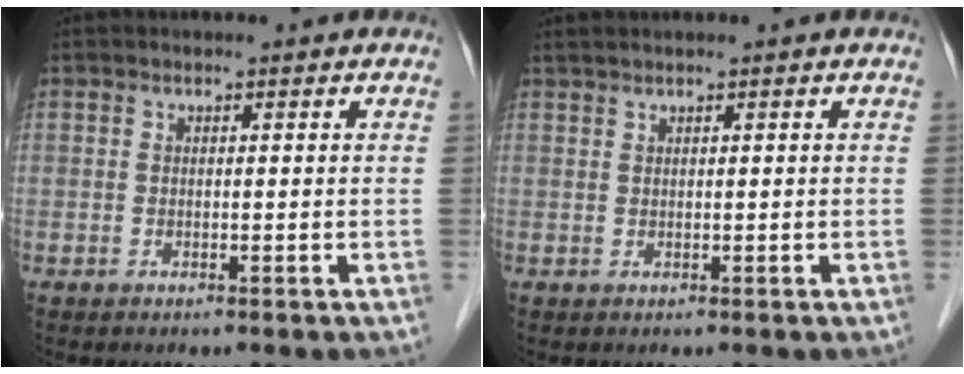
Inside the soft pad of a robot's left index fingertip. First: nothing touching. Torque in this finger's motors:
{"motor_torque": [-0.08, 0.00, -0.01, -0.01]}